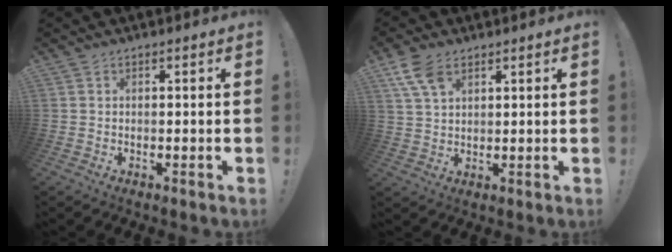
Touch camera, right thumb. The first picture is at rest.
{"total": 8.0, "force": [4.3, 4.4, 5.1], "torque": [-0.091, -0.009, 0.085]}